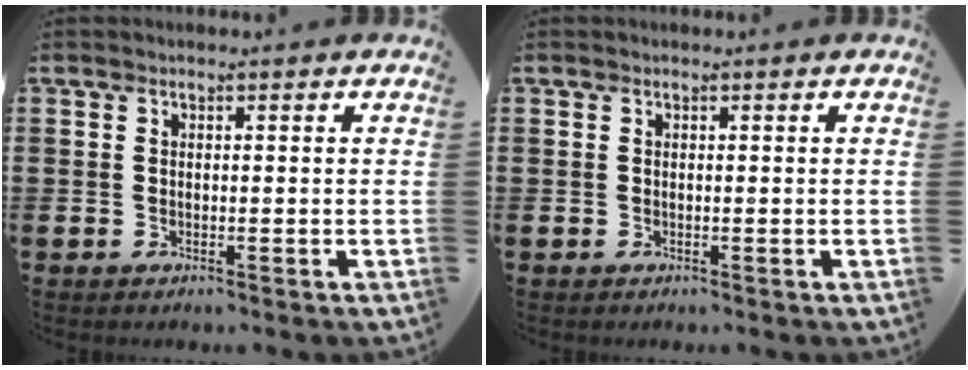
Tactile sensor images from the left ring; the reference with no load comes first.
{"total": 0.0}